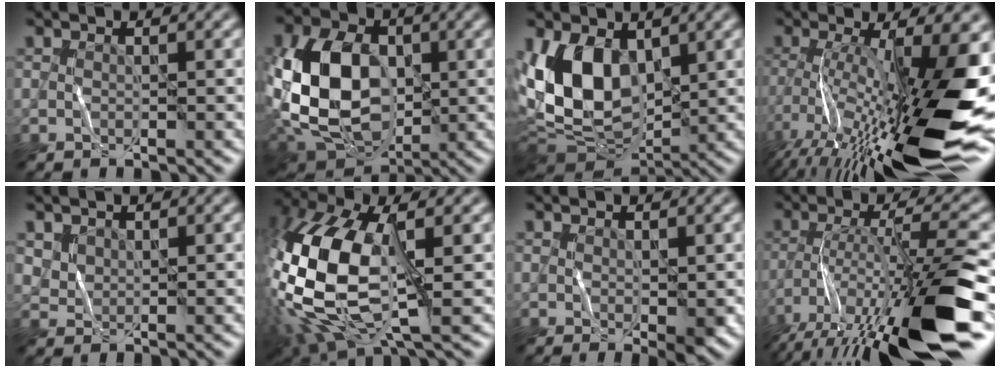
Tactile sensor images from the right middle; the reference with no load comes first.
{"total": 12.4, "force": [-0.4, 8.8, 8.7], "torque": [-0.197, -0.007, -0.004]}
{"total": 8.8, "force": [0.7, 5.3, 7.0], "torque": [-0.150, 0.001, 0.009]}
{"total": 15.9, "force": [-5.3, 3.7, 14.5], "torque": [-0.247, -0.008, -0.081]}
{"total": 0.8, "force": [0.7, 0.4, 0.0], "torque": [-0.009, 0.001, 0.027]}
{"total": 14.5, "force": [-1.0, 7.3, 12.5], "torque": [-0.306, -0.005, -0.012]}
{"total": 1.2, "force": [-0.2, -0.2, 1.2], "torque": [-0.020, -0.001, 0.006]}
{"total": 14.4, "force": [-8.5, 2.1, 11.4], "torque": [-0.205, 0.009, -0.133]}